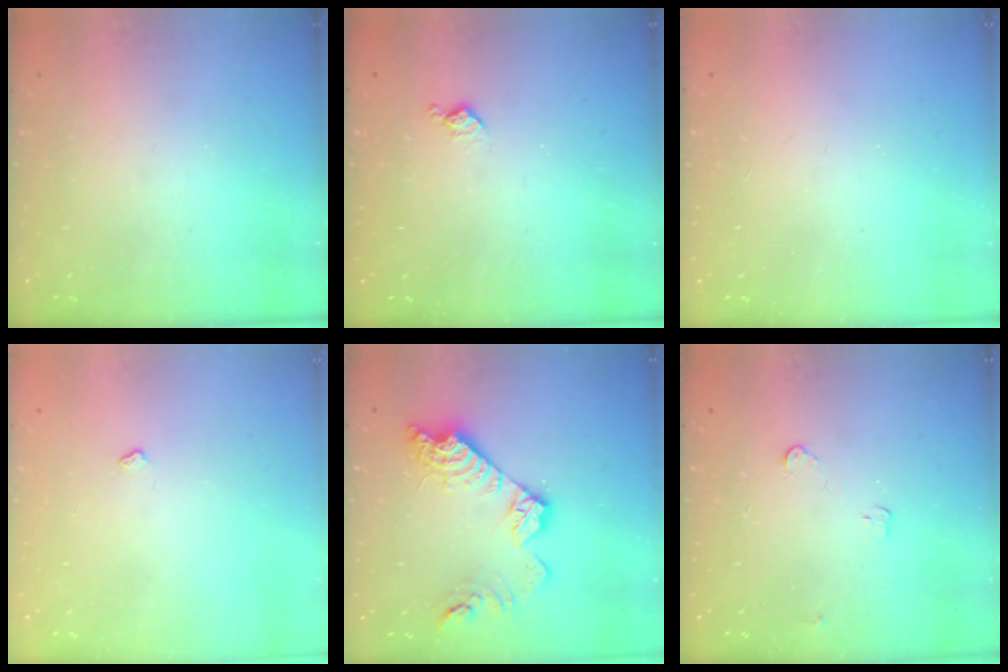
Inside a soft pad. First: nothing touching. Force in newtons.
{"total": 5.1, "press": 5.0, "slide": 0.7}
{"total": 0.0}
{"total": 2.9, "press": 2.9, "slide": 0.5}
{"total": 15.6, "press": 15.6, "slide": 0.9}
{"total": 3.3, "press": 3.3, "slide": 0.5}